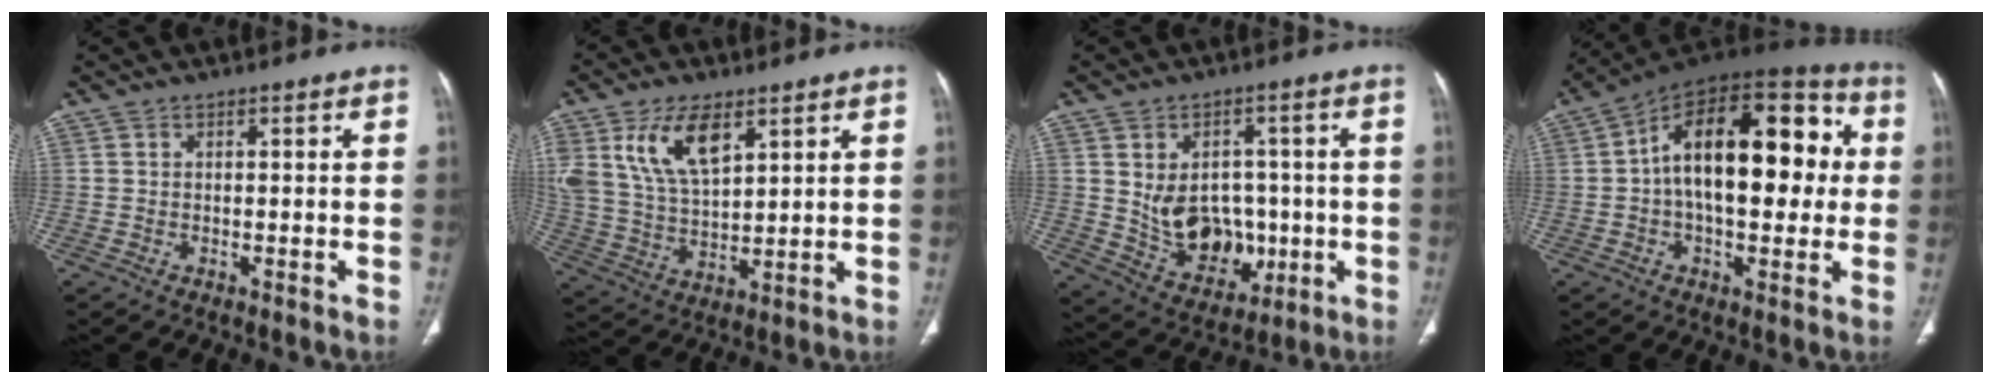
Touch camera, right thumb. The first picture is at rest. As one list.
[{"total": 12.8, "force": [6.4, 6.3, 9.1], "torque": [-0.167, -0.022, 0.134]}, {"total": 12.9, "force": [-0.4, 9.7, 8.5], "torque": [-0.090, 0.002, 0.022]}, {"total": 23.3, "force": [2.1, 12.3, 19.7], "torque": [-0.274, 0.040, 0.020]}]